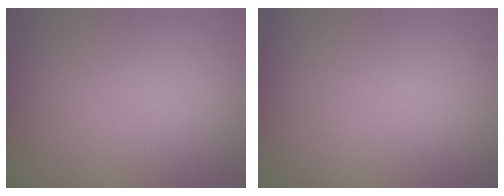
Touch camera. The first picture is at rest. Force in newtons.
{"total": 0.0}